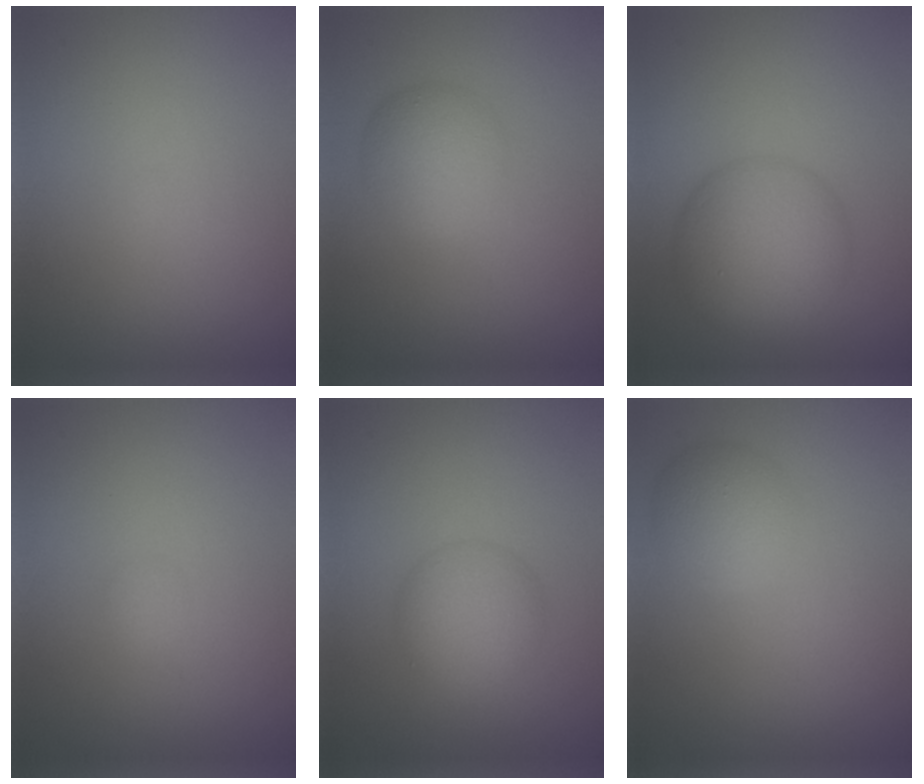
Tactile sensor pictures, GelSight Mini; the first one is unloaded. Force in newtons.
{"total": 3.5, "press": 3.5, "slide": 0.1}
{"total": 6.6, "press": 6.6, "slide": 0.1}
{"total": 0.6, "press": 0.6, "slide": 0.0}
{"total": 3.7, "press": 3.7, "slide": 0.3}
{"total": 3.2, "press": 3.2, "slide": 0.2}